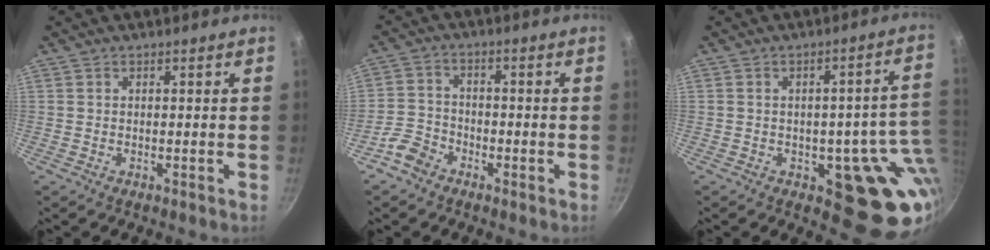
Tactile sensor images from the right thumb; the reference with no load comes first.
{"total": 5.2, "force": [-3.5, 3.5, 1.6], "torque": [-0.021, 0.034, -0.072]}
{"total": 15.3, "force": [-2.1, 8.4, 12.6], "torque": [-0.077, 0.006, -0.019]}